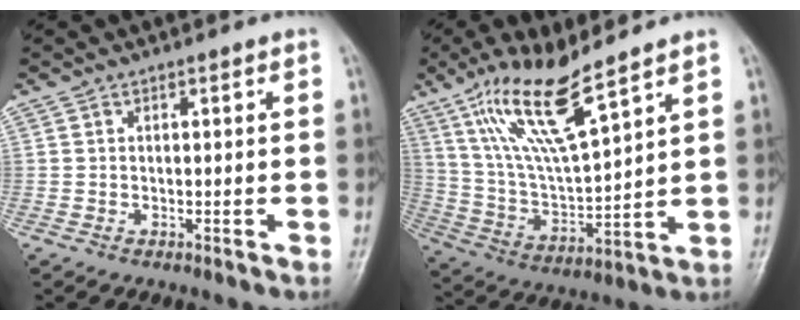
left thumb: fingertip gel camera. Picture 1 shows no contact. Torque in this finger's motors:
{"motor_torque": [0.25, 0.30, 1.51, -1.26, 0.48]}